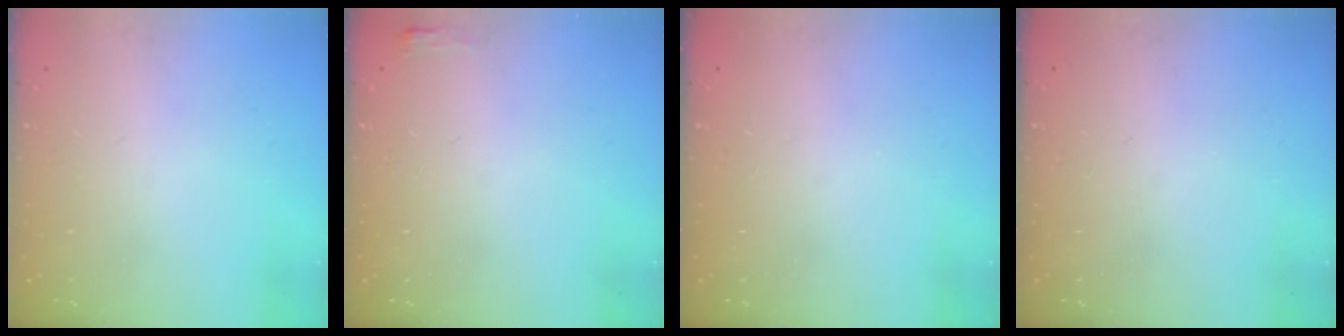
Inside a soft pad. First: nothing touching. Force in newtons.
{"total": 2.7, "press": 2.6, "slide": 0.8}
{"total": 0.0}
{"total": 0.0}